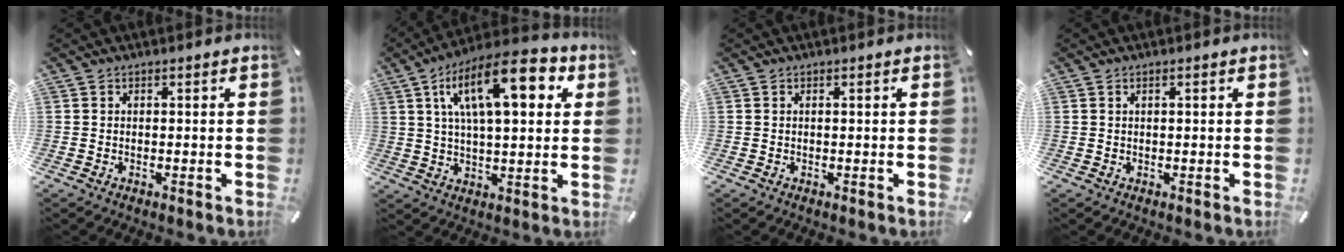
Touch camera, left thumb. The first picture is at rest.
{"total": 18.3, "force": [7.6, 7.5, 14.9], "torque": [-0.249, -0.011, 0.119]}
{"total": 0.0}
{"total": 0.8, "force": [0.2, 0.2, 0.7], "torque": [-0.014, 0.001, 0.003]}